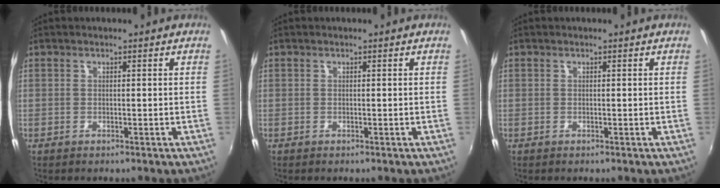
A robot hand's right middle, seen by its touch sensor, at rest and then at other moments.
{"total": 0.0}
{"total": 0.0}